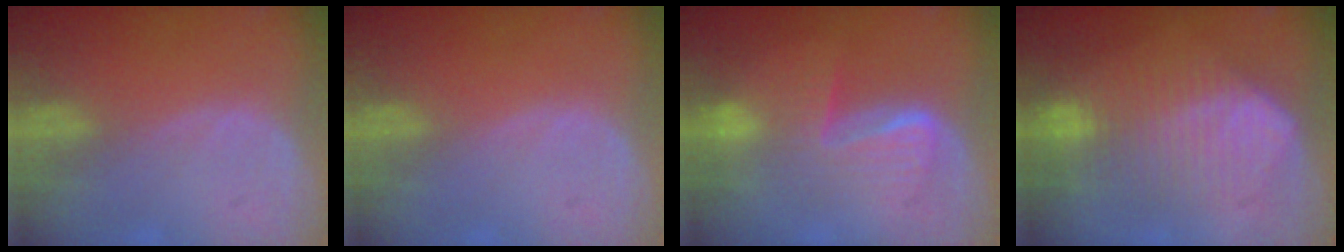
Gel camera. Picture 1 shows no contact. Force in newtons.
{"total": 0.0}
{"total": 7.4, "press": 7.4, "slide": 0.2}
{"total": 10.3, "press": 10.3, "slide": 0.4}